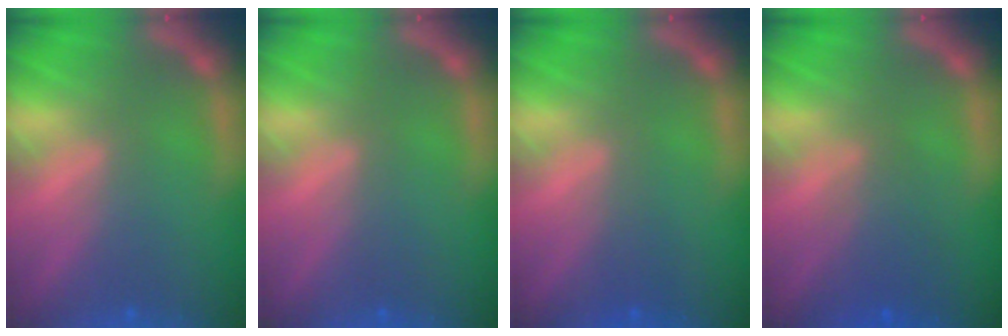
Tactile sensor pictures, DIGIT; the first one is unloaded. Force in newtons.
{"total": 0.0}
{"total": 1.0}
{"total": 3.1}